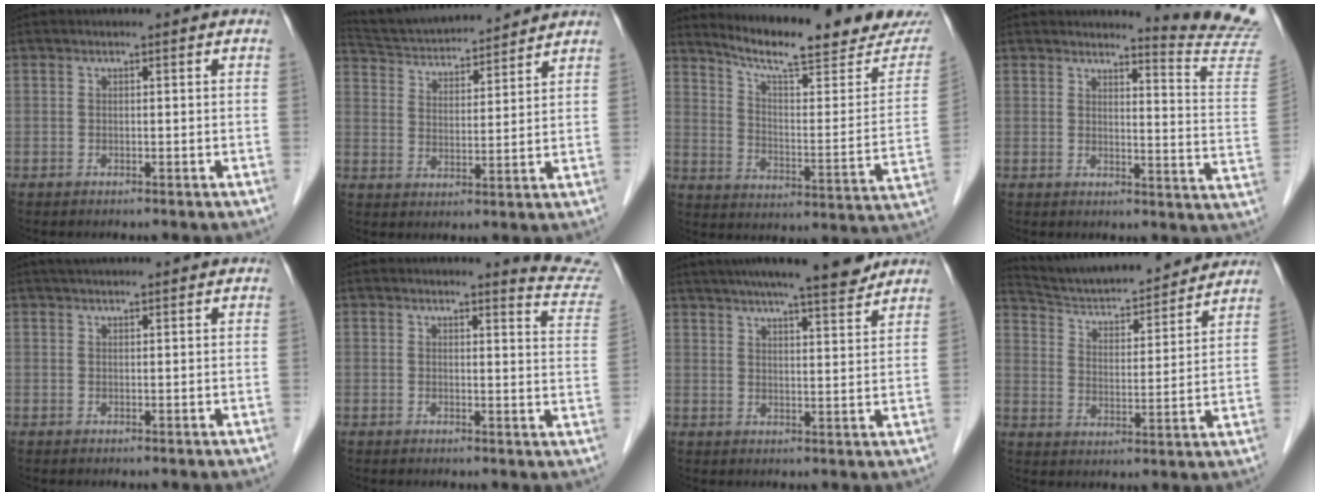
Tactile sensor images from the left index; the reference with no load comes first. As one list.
[{"total": 14.8, "force": [13.9, 2.0, 4.5], "torque": [-0.083, 0.029, 0.228]}, {"total": 21.6, "force": [19.5, 1.8, 9.2], "torque": [-0.136, -0.054, 0.263]}, {"total": 11.9, "force": [11.7, -1.8, 0.5], "torque": [-0.007, -0.128, 0.115]}, {"total": 5.5, "force": [5.0, 0.5, 2.3], "torque": [-0.032, 0.038, 0.071]}, {"total": 7.3, "force": [7.2, -0.5, 0.0], "torque": [-0.001, -0.070, 0.059]}, {"total": 14.1, "force": [12.2, 0.8, 6.9], "torque": [-0.108, 0.011, 0.168]}, {"total": 19.5, "force": [18.2, 2.8, 6.2], "torque": [-0.095, 0.008, 0.266]}]